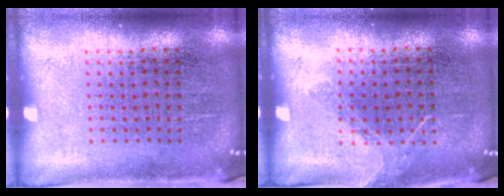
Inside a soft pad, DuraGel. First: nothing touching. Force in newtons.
{"total": 1.0, "press": 0.9, "slide": 0.5}